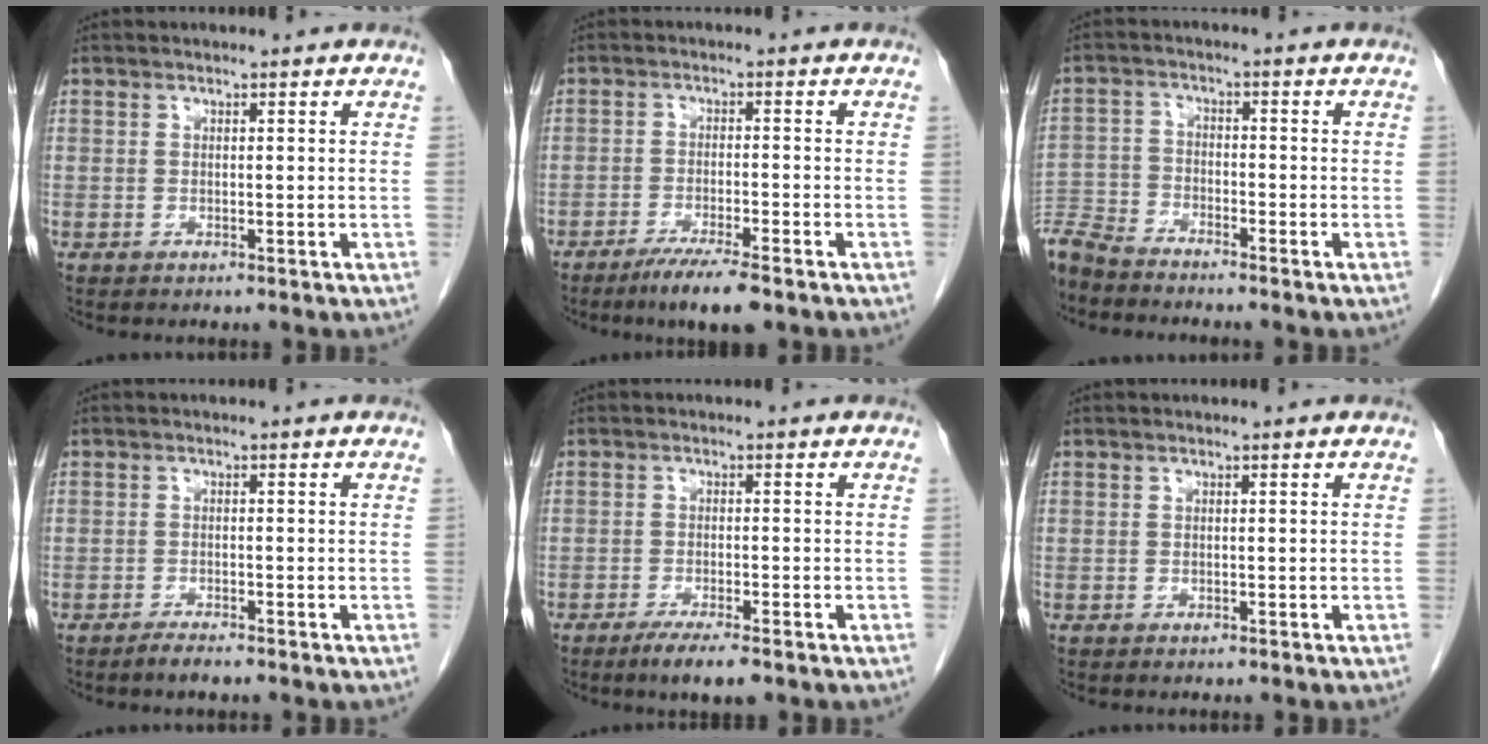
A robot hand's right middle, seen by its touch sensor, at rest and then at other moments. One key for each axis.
{"total": 6.5, "fx": -4.6, "fy": 0.3, "fz": 4.6, "tx": -0.077, "ty": -0.015, "tz": -0.077}
{"total": 7.4, "fx": -7.1, "fy": 1.2, "fz": 1.8, "tx": -0.033, "ty": -0.012, "tz": -0.136}
{"total": 1.8, "fx": -1.5, "fy": 0.1, "fz": 0.9, "tx": -0.024, "ty": -0.004, "tz": -0.026}
{"total": 4.7, "fx": -3.3, "fy": 0.5, "fz": 3.4, "tx": -0.059, "ty": -0.012, "tz": -0.051}
{"total": 0.0}